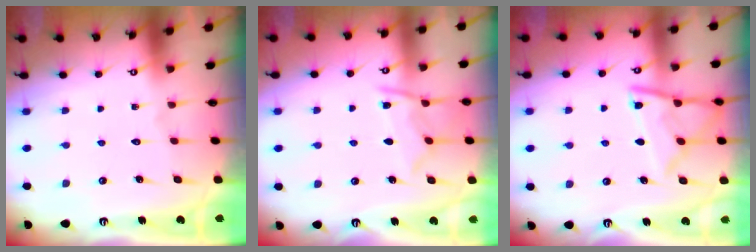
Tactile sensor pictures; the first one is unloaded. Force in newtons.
{"total": 9.4, "press": 9.3, "slide": 0.9}
{"total": 12.3, "press": 12.2, "slide": 1.3}